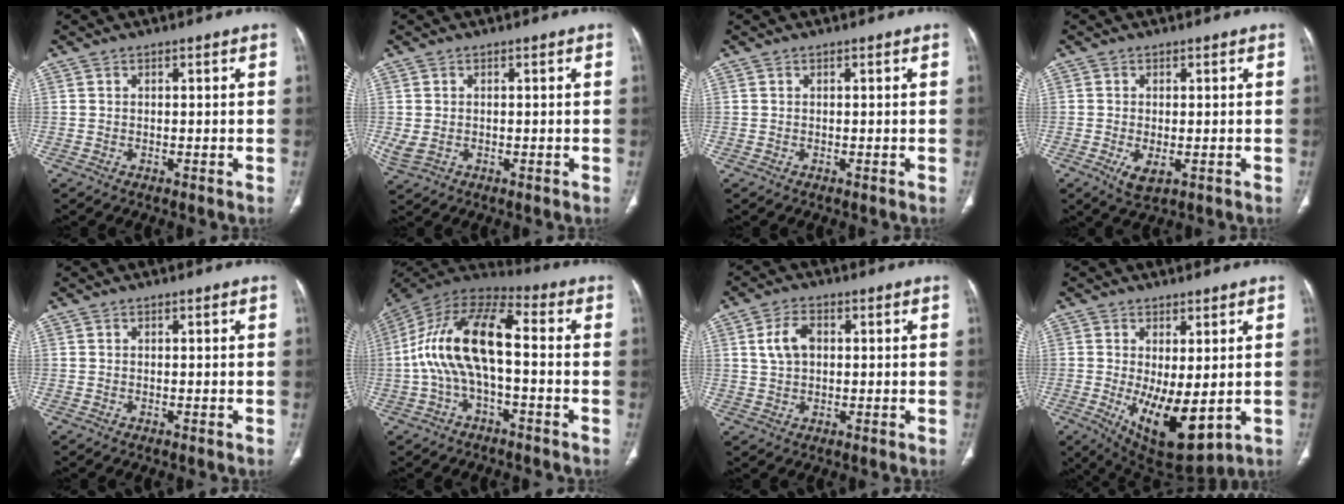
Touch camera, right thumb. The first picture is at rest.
{"total": 2.8, "force": [-0.3, 1.9, 2.1], "torque": [-0.059, 0.003, 0.004]}
{"total": 0.0}
{"total": 3.6, "force": [-1.1, 1.6, 3.0], "torque": [-0.058, -0.009, -0.012]}
{"total": 0.0}
{"total": 16.0, "force": [-1.3, 7.0, 14.4], "torque": [-0.287, 0.050, -0.032]}
{"total": 5.5, "force": [1.2, 3.6, 3.9], "torque": [-0.074, 0.008, 0.022]}
{"total": 12.0, "force": [-1.6, 5.2, 10.8], "torque": [-0.165, -0.027, -0.002]}